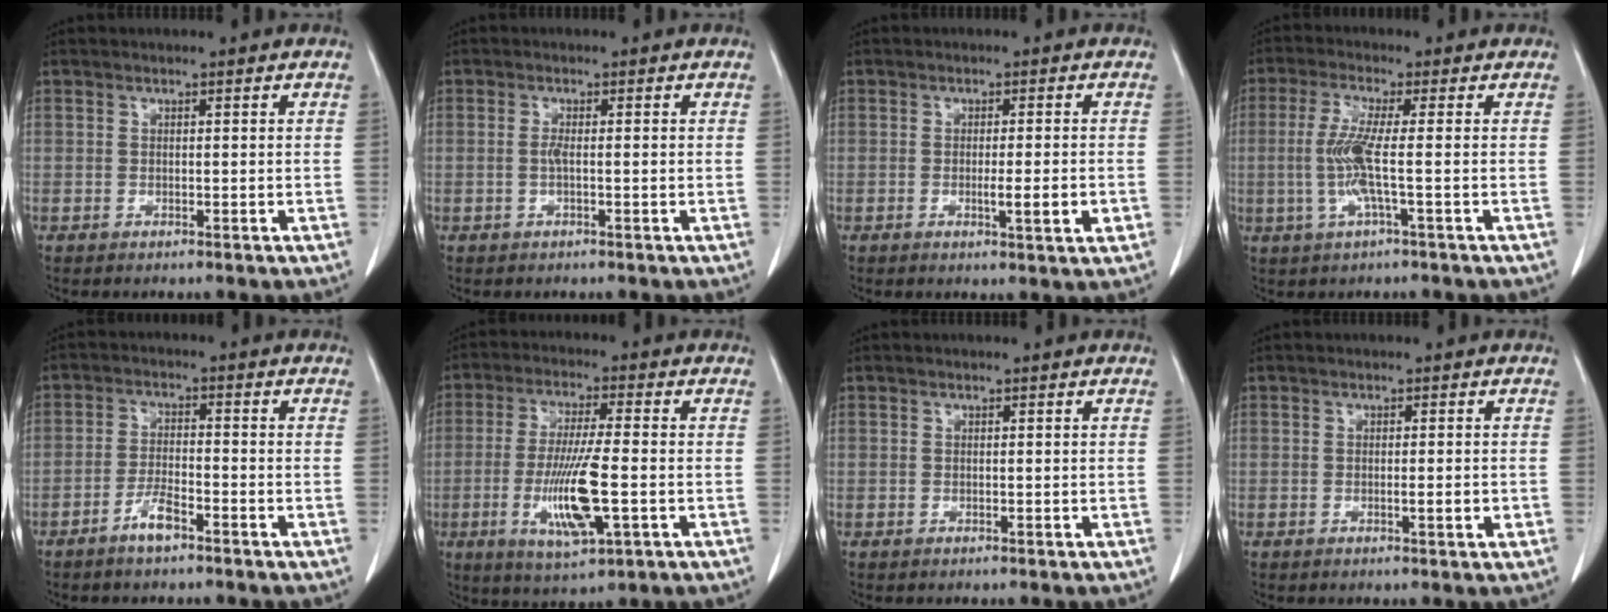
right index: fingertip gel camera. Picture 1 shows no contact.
{"total": 1.5, "force": [-0.2, 0.2, 1.5], "torque": [-0.030, 0.000, -0.004]}
{"total": 4.1, "force": [-1.0, 0.2, 4.0], "torque": [-0.059, -0.007, -0.013]}
{"total": 6.1, "force": [-0.7, -0.1, 6.1], "torque": [-0.137, -0.003, -0.017]}
{"total": 4.0, "force": [-2.8, 0.8, 2.7], "torque": [-0.053, 0.000, -0.051]}
{"total": 11.4, "force": [-2.8, 1.5, 11.0], "torque": [-0.215, -0.017, -0.048]}
{"total": 0.0}
{"total": 1.7, "force": [-0.4, 0.2, 1.7], "torque": [-0.025, -0.002, -0.004]}